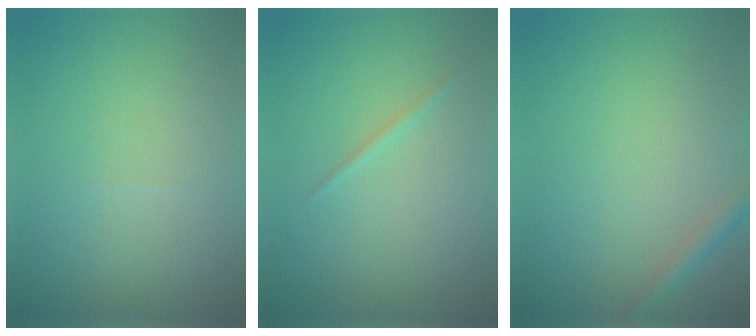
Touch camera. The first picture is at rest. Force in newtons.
{"total": 0.6, "press": 0.6, "slide": 0.0}
{"total": 1.3, "press": 1.3, "slide": 0.0}